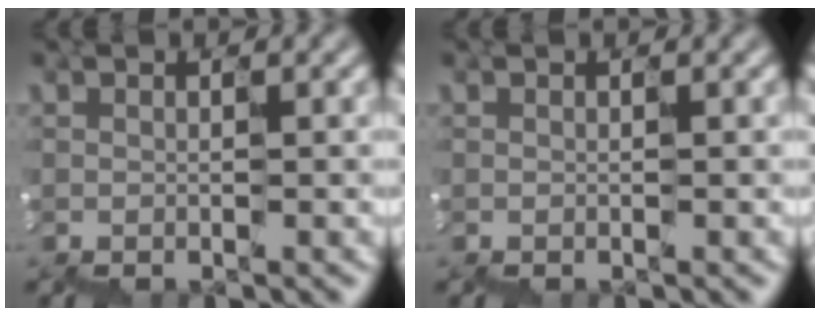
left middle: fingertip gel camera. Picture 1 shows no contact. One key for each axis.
{"total": 0.0}